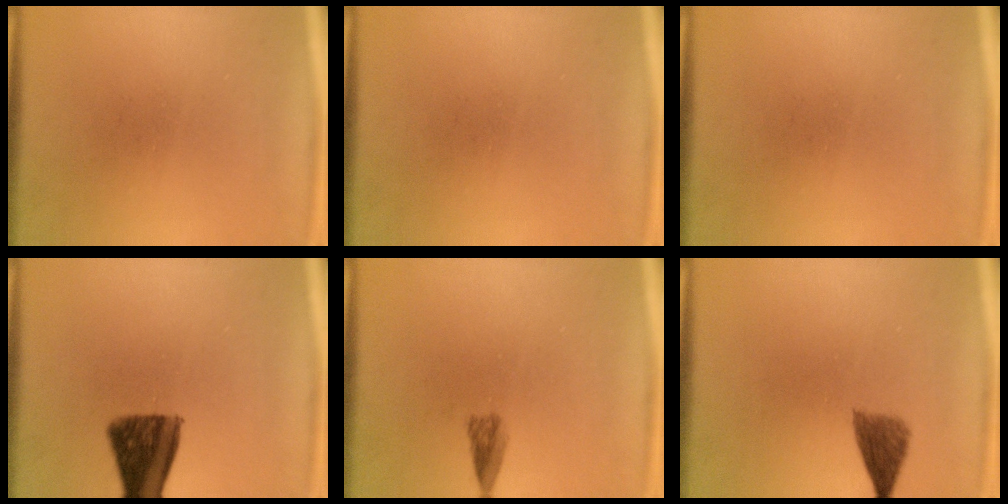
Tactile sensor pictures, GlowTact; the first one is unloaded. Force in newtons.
{"total": 0.0}
{"total": 0.0}
{"total": 10.3}
{"total": 2.0}
{"total": 3.2}